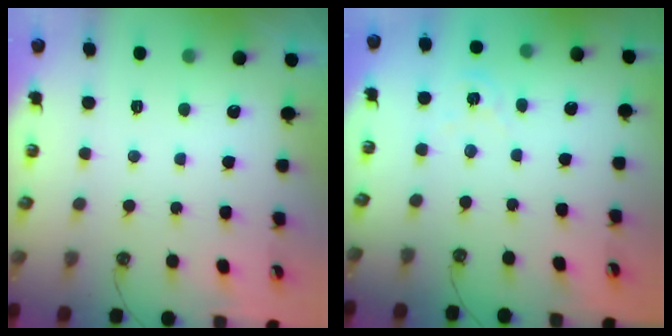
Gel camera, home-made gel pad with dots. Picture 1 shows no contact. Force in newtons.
{"total": 2.1, "press": 2.1, "slide": 0.2}